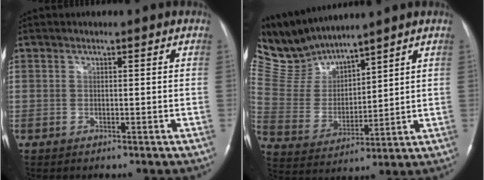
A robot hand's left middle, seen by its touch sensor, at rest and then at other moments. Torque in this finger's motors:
{"motor_torque": [-0.20, -0.18, -0.14, -0.03]}